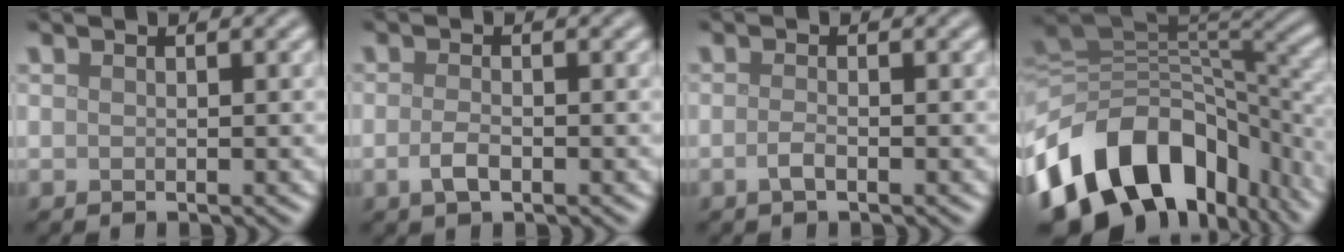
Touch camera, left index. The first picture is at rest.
{"total": 1.8, "force": [-0.7, 0.7, 1.5], "torque": [-0.033, -0.003, -0.016]}
{"total": 1.2, "force": [-0.5, 0.4, 1.0], "torque": [-0.020, 0.001, -0.013]}
{"total": 15.1, "force": [-6.8, 10.2, 8.7], "torque": [-0.169, -0.003, -0.102]}